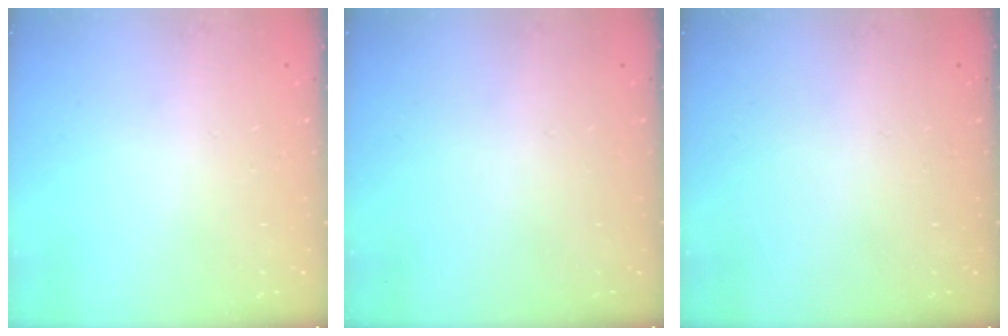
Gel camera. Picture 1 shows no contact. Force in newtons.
{"total": 0.0}
{"total": 0.0}